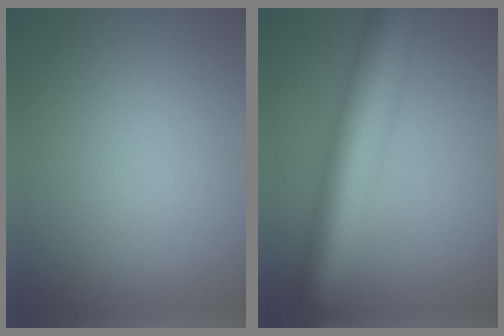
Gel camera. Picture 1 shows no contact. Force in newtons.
{"total": 9.7, "press": 9.7, "slide": 0.2}